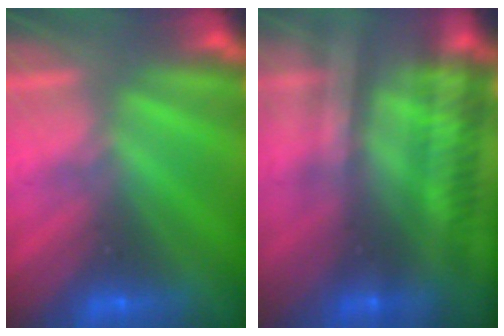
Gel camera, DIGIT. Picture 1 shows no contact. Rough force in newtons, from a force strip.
{"total": 2.3}